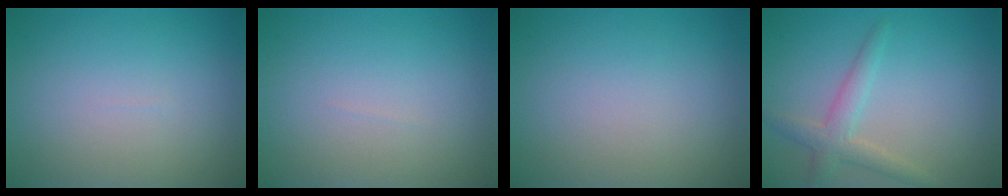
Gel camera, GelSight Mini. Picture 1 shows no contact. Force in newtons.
{"total": 0.0}
{"total": 0.0}
{"total": 2.6, "press": 2.6, "slide": 0.1}